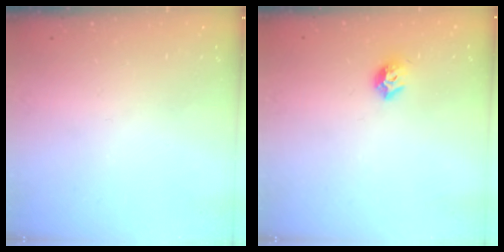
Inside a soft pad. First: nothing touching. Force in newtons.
{"total": 7.9, "press": 7.9, "slide": 0.7}